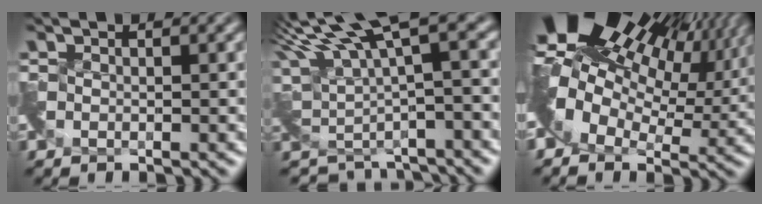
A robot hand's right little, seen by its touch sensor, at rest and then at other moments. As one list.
[{"total": 5.8, "force": [3.6, 2.0, 4.1], "torque": [-0.073, -0.005, 0.086]}, {"total": 13.8, "force": [6.2, 8.1, 9.3], "torque": [-0.156, 0.026, 0.114]}]